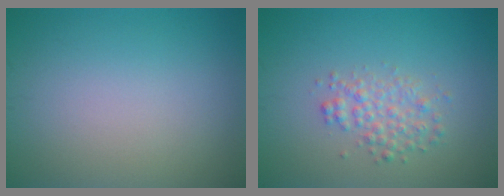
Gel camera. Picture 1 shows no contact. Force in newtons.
{"total": 2.5, "press": 2.5, "slide": 0.1}